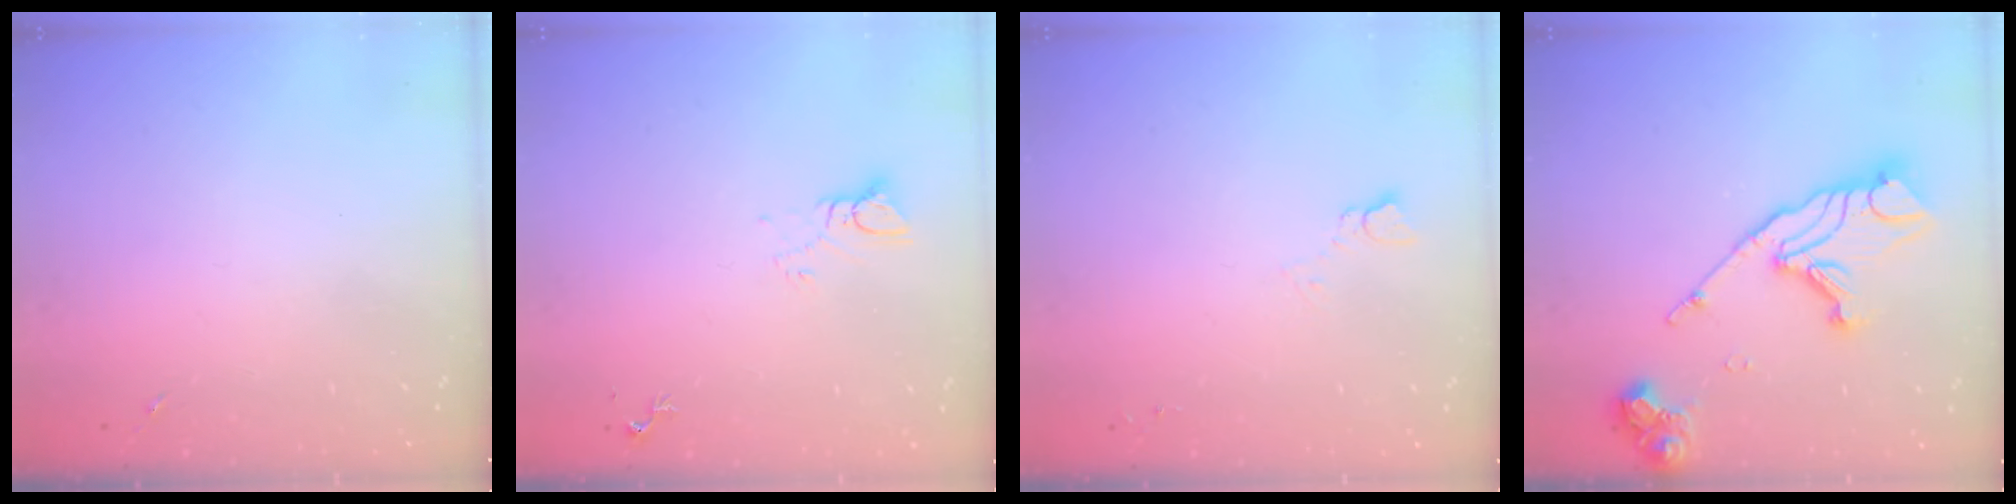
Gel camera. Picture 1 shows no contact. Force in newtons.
{"total": 3.9, "press": 3.9, "slide": 0.3}
{"total": 3.8, "press": 3.8, "slide": 0.3}
{"total": 19.5, "press": 19.4, "slide": 2.1}